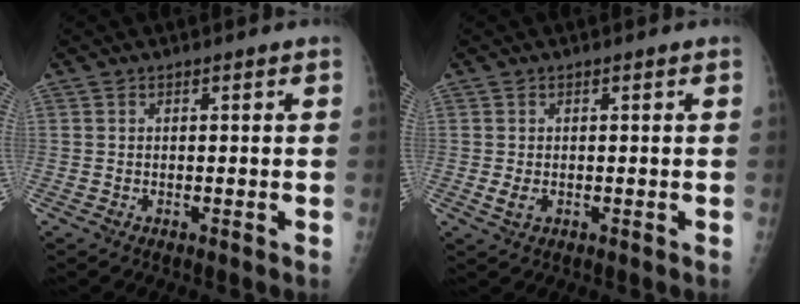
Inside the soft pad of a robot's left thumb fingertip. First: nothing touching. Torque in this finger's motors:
{"motor_torque": [0.22, 0.32, 0.32, -0.01, 0.00]}